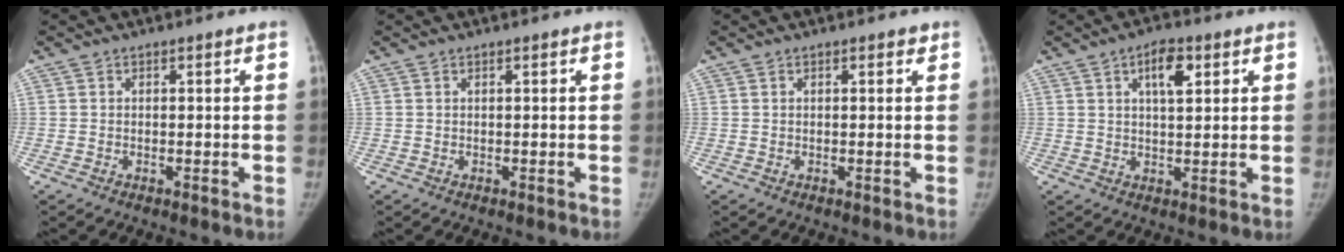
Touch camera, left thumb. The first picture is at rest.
{"total": 0.0}
{"total": 0.9, "force": [0.6, 0.3, 0.6], "torque": [-0.006, 0.000, 0.006]}
{"total": 6.2, "force": [2.8, 2.7, 4.9], "torque": [-0.064, -0.009, 0.042]}